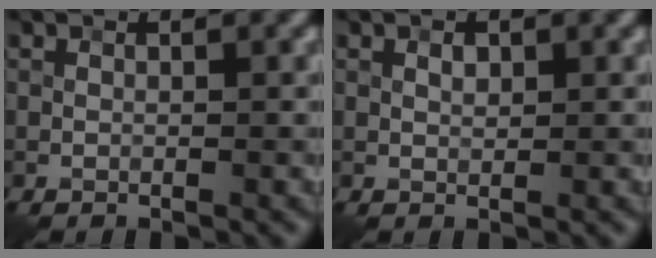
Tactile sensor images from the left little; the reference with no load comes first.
{"total": 0.9, "force": [0.4, 0.5, 0.6], "torque": [-0.010, 0.001, 0.006]}